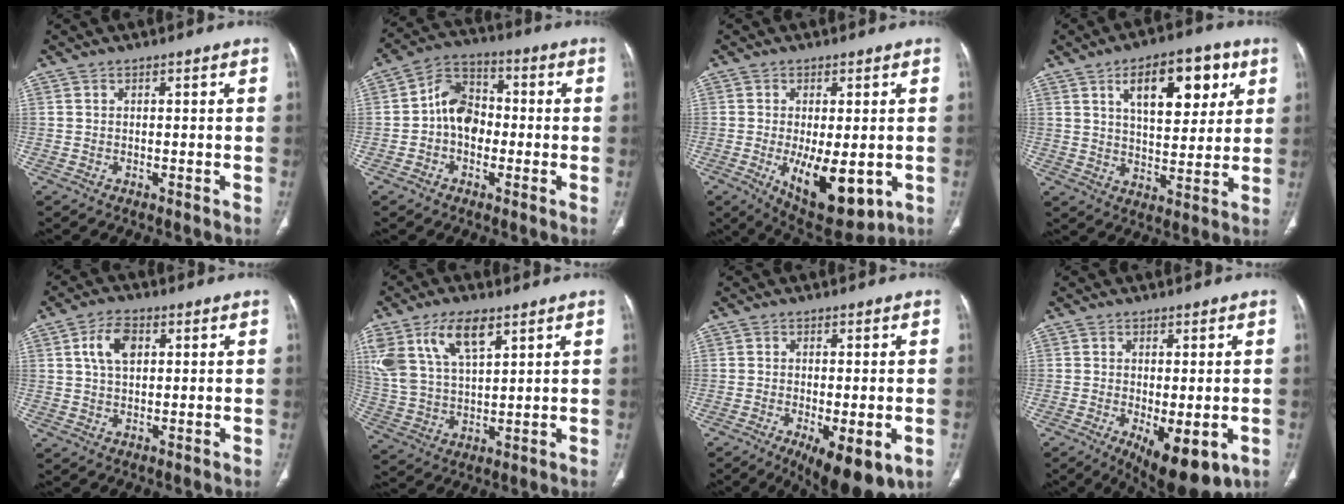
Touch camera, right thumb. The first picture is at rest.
{"total": 8.9, "force": [-1.0, 6.8, 5.7], "torque": [-0.072, 0.029, -0.033]}
{"total": 13.1, "force": [-2.9, 5.6, 11.5], "torque": [-0.167, -0.022, -0.025]}
{"total": 15.2, "force": [6.3, 7.4, 11.7], "torque": [-0.132, -0.015, 0.097]}
{"total": 6.5, "force": [2.0, 3.9, 4.8], "torque": [-0.083, 0.004, 0.035]}
{"total": 14.6, "force": [7.6, 7.2, 10.3], "torque": [-0.197, -0.016, 0.151]}
{"total": 11.5, "force": [-4.5, 4.1, 9.7], "torque": [-0.140, -0.013, -0.059]}
{"total": 11.7, "force": [-4.1, 4.7, 9.8], "torque": [-0.137, -0.015, -0.050]}